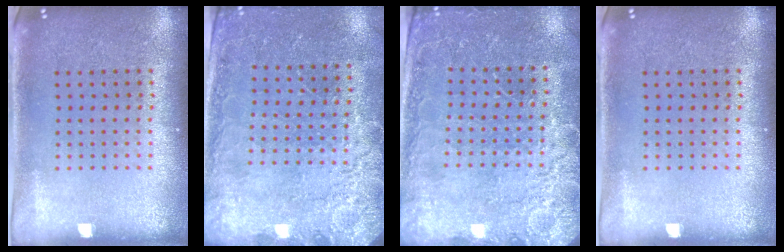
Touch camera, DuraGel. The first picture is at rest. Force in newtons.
{"total": 2.4, "press": 2.4, "slide": 0.6}
{"total": 2.8, "press": 2.7, "slide": 0.4}
{"total": 0.0}